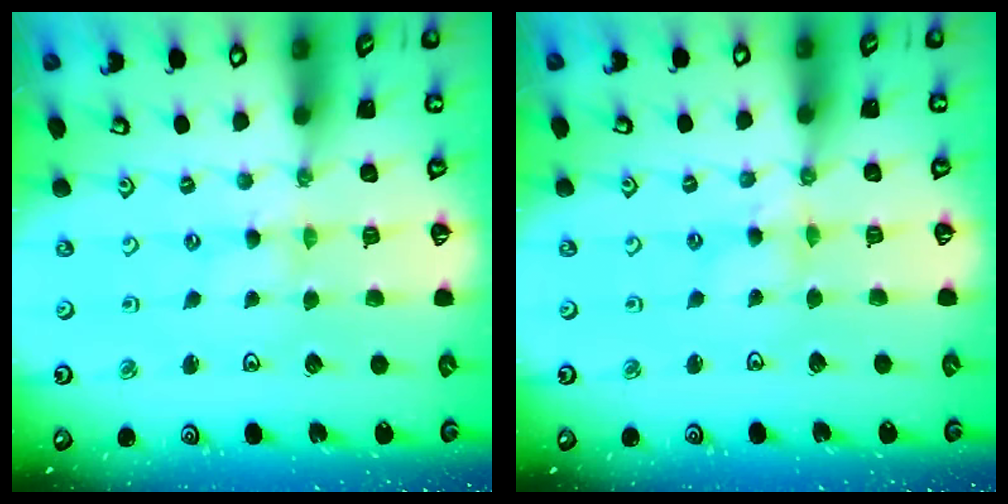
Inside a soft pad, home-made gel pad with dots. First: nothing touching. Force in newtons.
{"total": 2.6, "press": 2.6, "slide": 0.4}